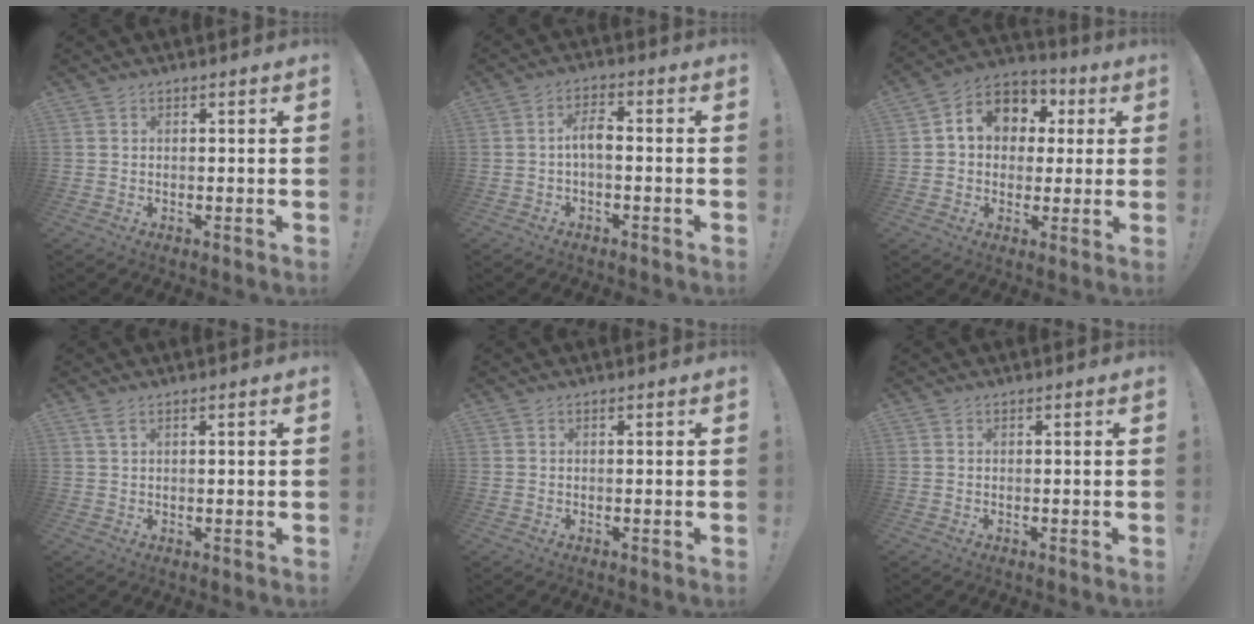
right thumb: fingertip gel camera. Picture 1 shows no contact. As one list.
[{"total": 5.2, "force": [-1.2, 2.0, 4.7], "torque": [-0.095, 0.012, -0.023]}, {"total": 10.8, "force": [2.5, 9.2, 5.0], "torque": [-0.074, -0.003, 0.053]}, {"total": 1.8, "force": [0.9, 0.2, 1.6], "torque": [-0.031, -0.002, 0.016]}, {"total": 0.0}, {"total": 0.0}]